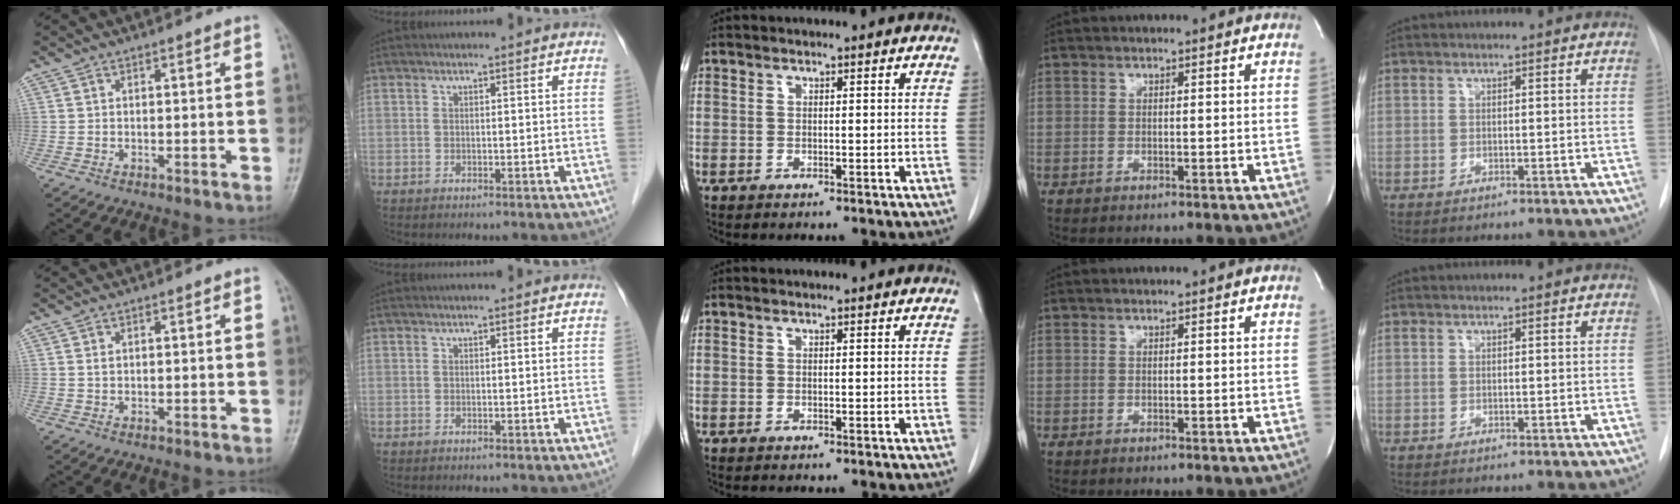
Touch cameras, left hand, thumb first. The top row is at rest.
{"thumb": {"total": 0.7, "force": [0.3, 0.4, 0.5], "torque": [-0.009, 0.004, 0.006]}}